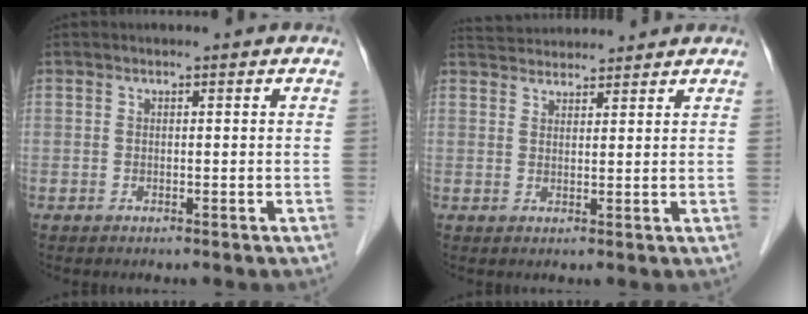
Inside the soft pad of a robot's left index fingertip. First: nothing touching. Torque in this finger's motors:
{"motor_torque": [0.03, -0.37, -0.08, 0.01]}